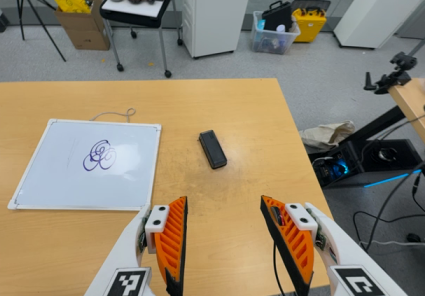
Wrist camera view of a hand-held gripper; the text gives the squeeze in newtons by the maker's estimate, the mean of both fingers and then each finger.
{"total": 0.0}